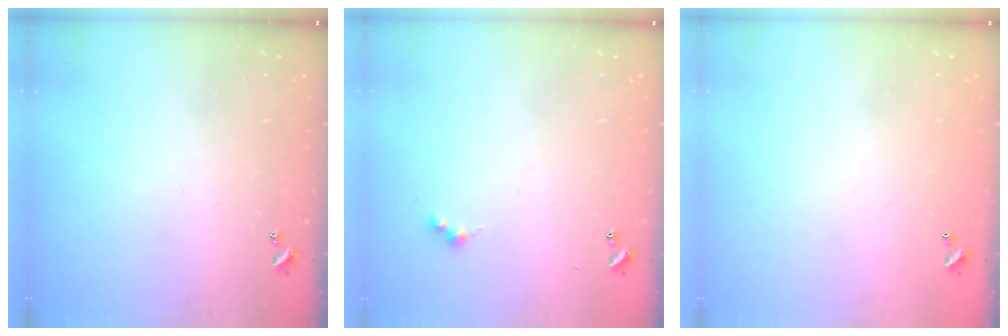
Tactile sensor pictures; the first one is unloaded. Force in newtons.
{"total": 2.6, "press": 2.6, "slide": 0.5}
{"total": 2.8, "press": 2.8, "slide": 0.1}